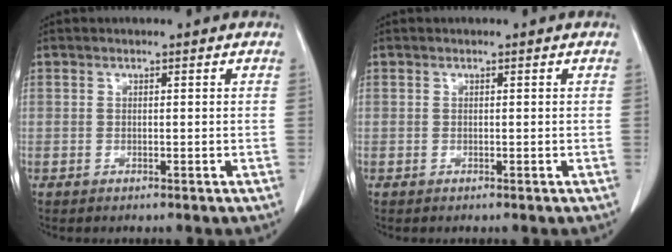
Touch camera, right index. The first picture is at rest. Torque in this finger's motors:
{"motor_torque": [0.00, 0.00, 0.00, 0.00]}